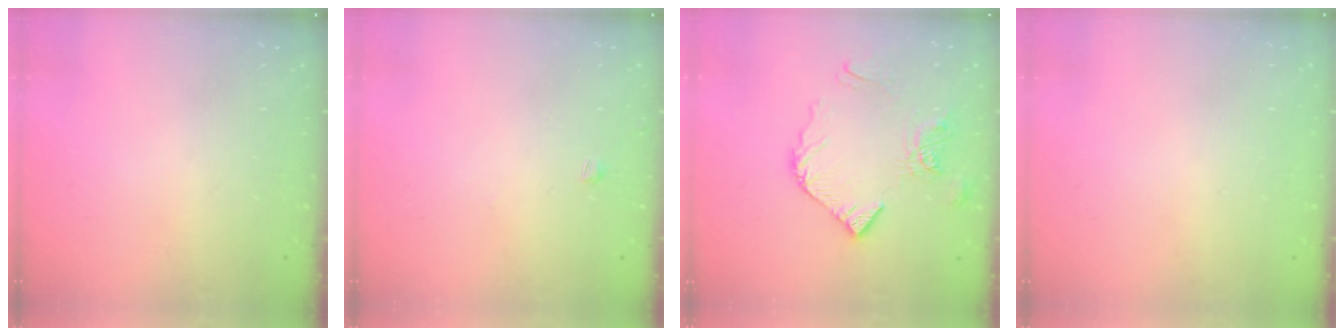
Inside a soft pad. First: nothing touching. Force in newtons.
{"total": 1.4, "press": 1.3, "slide": 0.4}
{"total": 12.3, "press": 12.2, "slide": 1.5}
{"total": 1.8, "press": 1.8, "slide": 0.1}